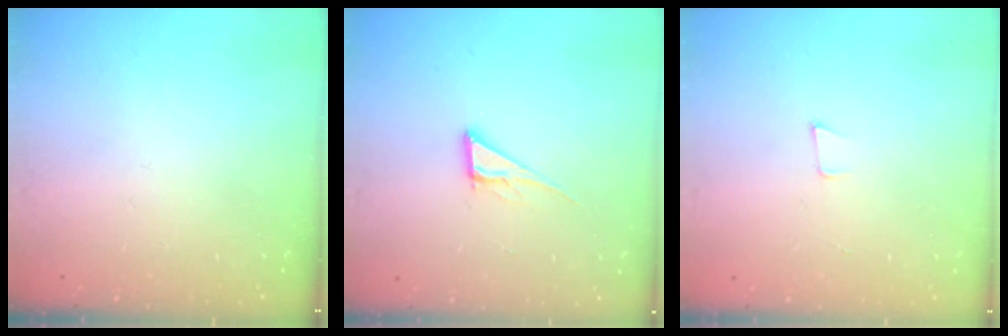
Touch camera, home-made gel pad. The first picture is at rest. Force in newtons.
{"total": 6.8, "press": 6.8, "slide": 0.2}
{"total": 4.6, "press": 3.6, "slide": 2.9}